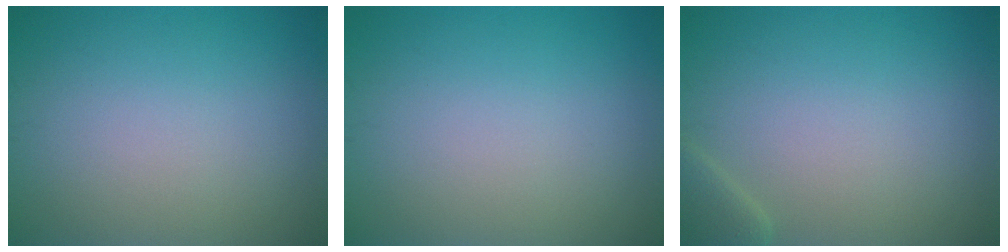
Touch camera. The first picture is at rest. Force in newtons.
{"total": 0.0}
{"total": 1.9, "press": 1.9, "slide": 0.2}